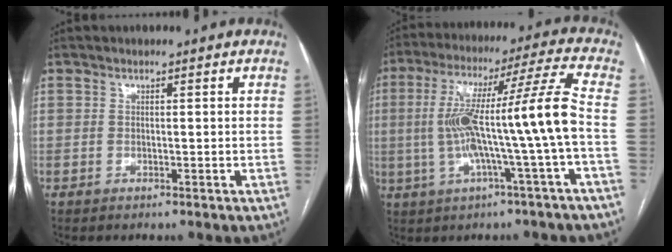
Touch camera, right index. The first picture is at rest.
{"total": 15.0, "force": [-1.9, -1.1, 14.9], "torque": [-0.270, 0.029, -0.035]}